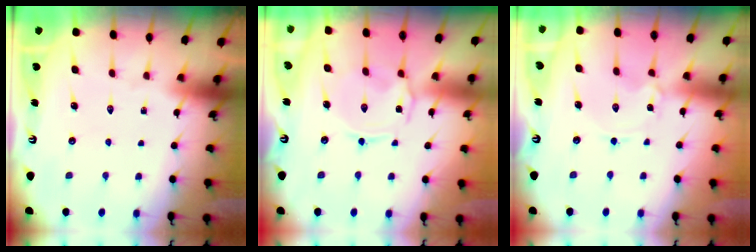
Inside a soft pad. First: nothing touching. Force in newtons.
{"total": 2.0, "press": 2.0, "slide": 0.5}
{"total": 0.0}